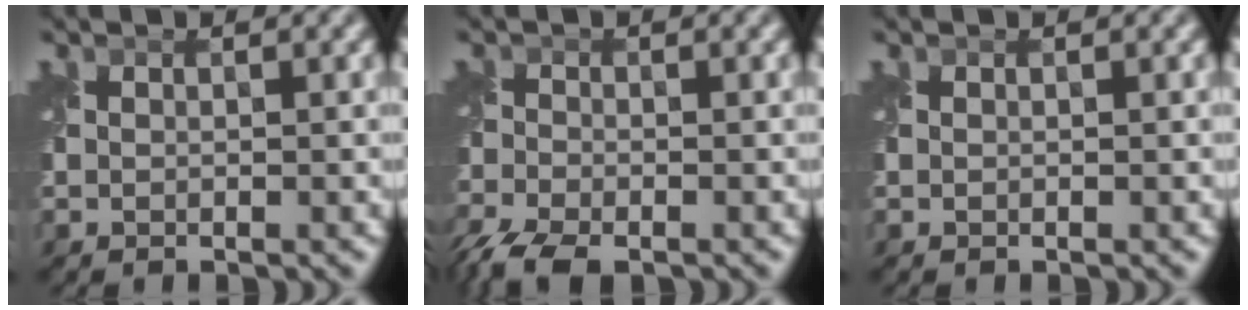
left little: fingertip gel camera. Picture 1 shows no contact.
{"total": 5.4, "force": [-4.3, 2.0, 2.7], "torque": [-0.056, -0.029, -0.090]}
{"total": 0.0}